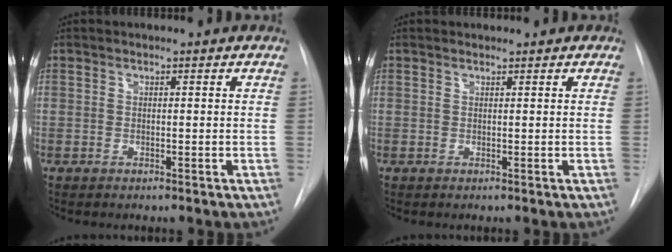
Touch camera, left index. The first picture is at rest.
{"total": 0.0}